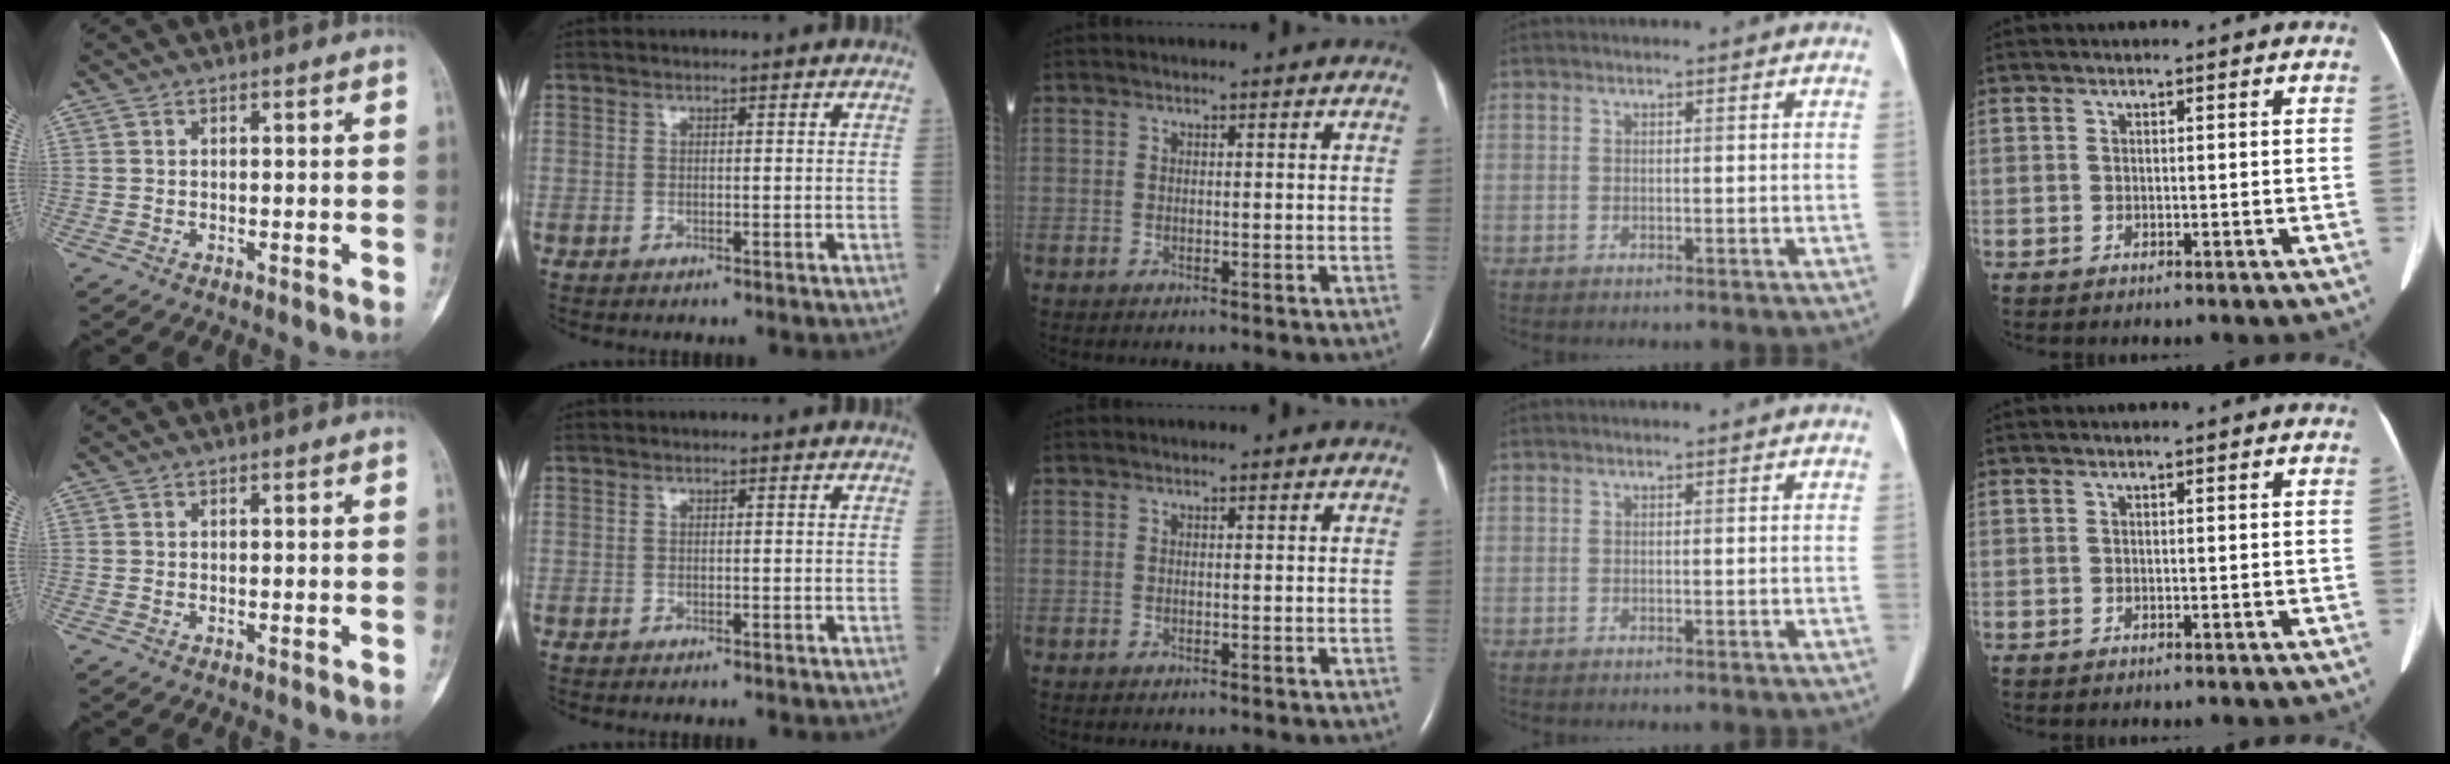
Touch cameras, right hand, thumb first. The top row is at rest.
{}